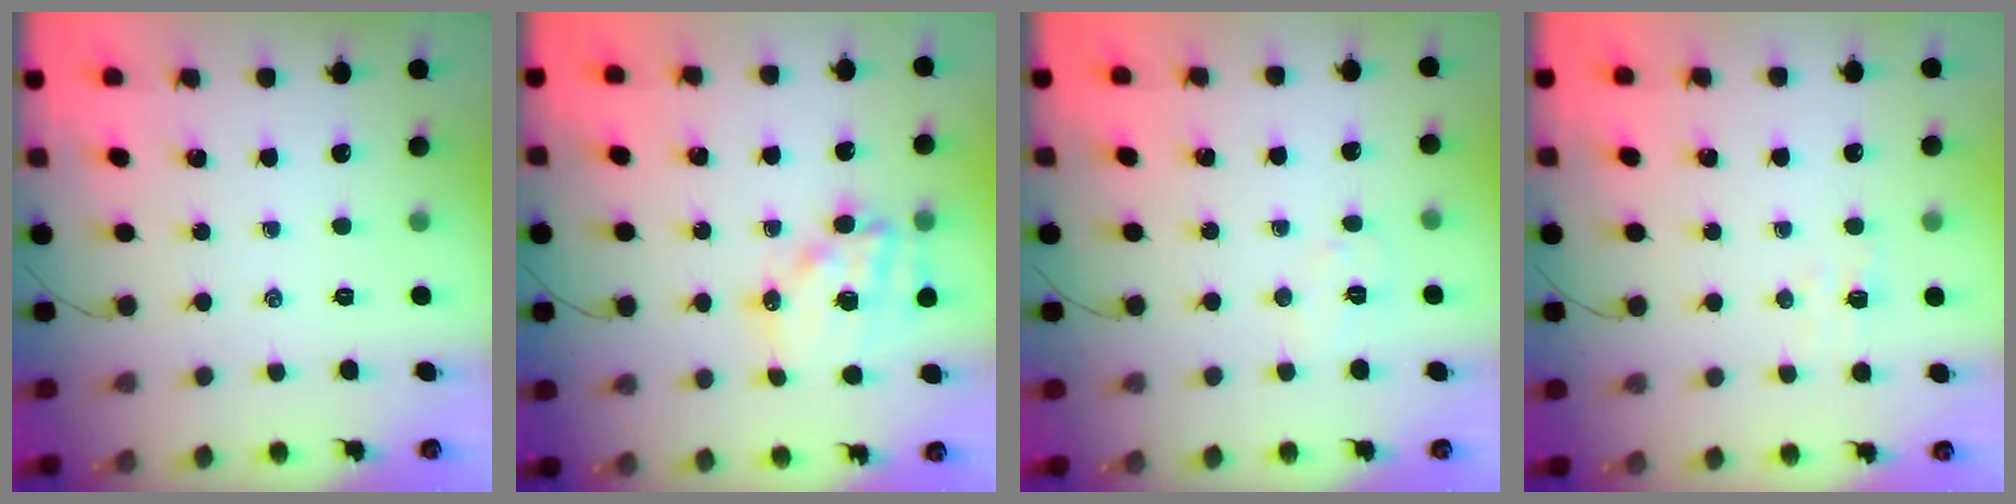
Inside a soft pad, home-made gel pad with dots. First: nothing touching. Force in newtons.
{"total": 14.0, "press": 13.6, "slide": 3.4}
{"total": 4.0, "press": 3.9, "slide": 0.9}
{"total": 3.0, "press": 2.9, "slide": 0.7}